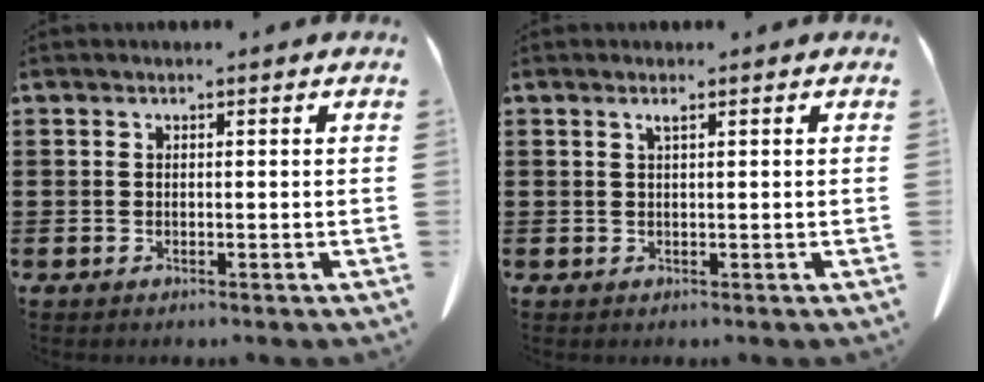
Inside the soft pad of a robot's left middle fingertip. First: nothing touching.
{"total": 0.9, "force": [0.5, 0.1, 0.8], "torque": [-0.016, 0.001, 0.009]}